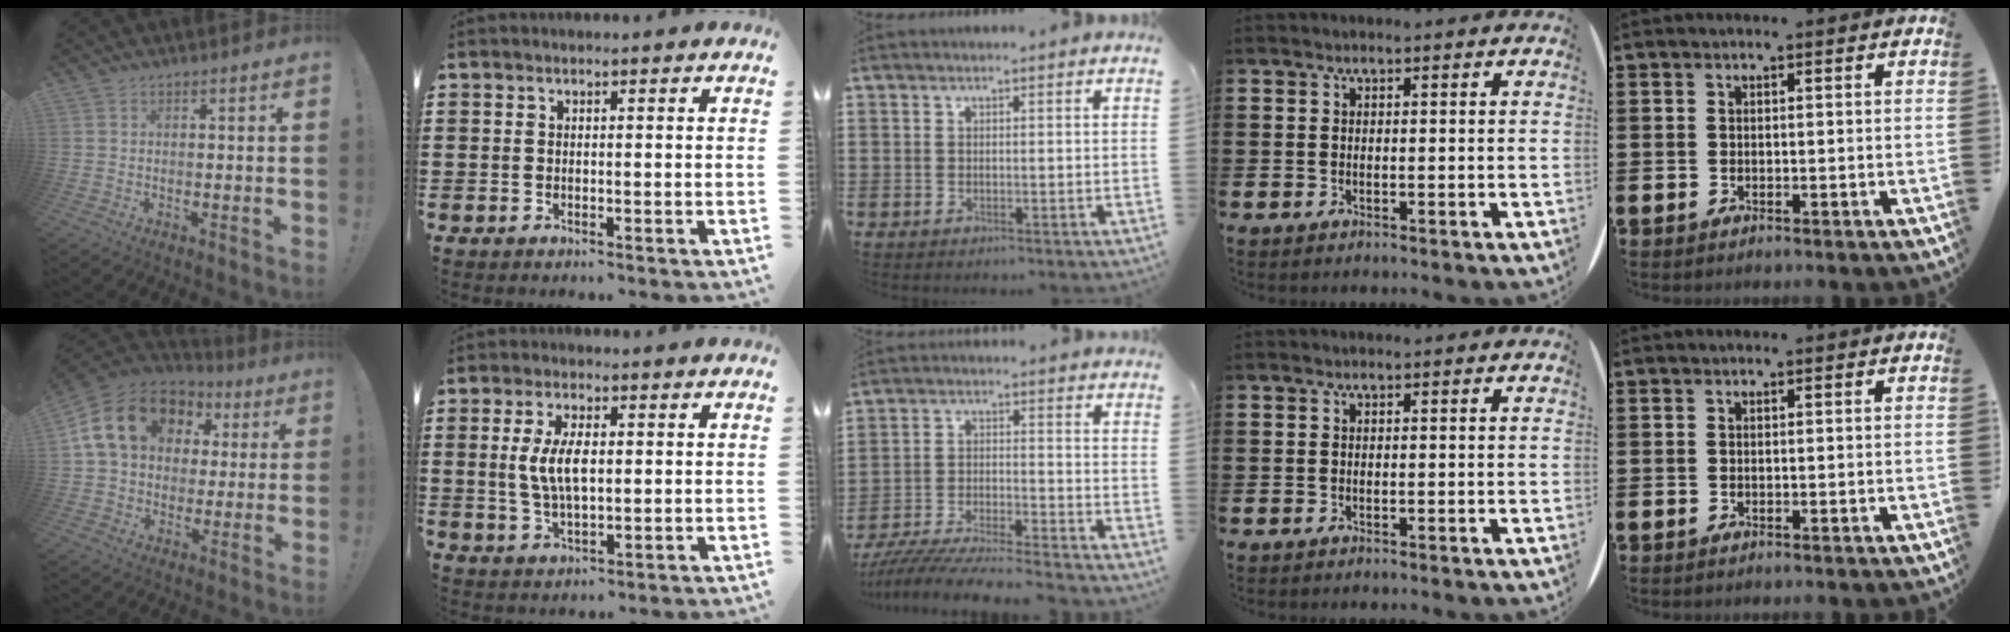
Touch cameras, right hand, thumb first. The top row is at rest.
{"thumb": {"total": 18.8, "force": [6.4, 13.8, 11.0], "torque": [-0.173, -0.002, 0.125]}, "index": {"total": 6.3, "force": [0.5, 2.7, 5.6], "torque": [-0.126, 0.004, 0.003]}, "middle": {"total": 6.9, "force": [-6.6, 0.0, 1.8], "torque": [-0.042, -0.008, -0.132]}}